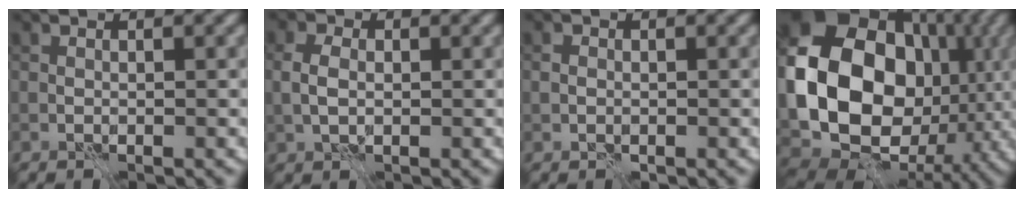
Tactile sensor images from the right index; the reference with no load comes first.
{"total": 2.7, "force": [0.1, 1.9, 1.9], "torque": [-0.051, 0.003, 0.004]}
{"total": 1.2, "force": [-0.2, 1.0, 0.6], "torque": [-0.009, 0.000, -0.006]}
{"total": 20.0, "force": [0.3, 16.2, 11.7], "torque": [-0.237, -0.013, 0.008]}